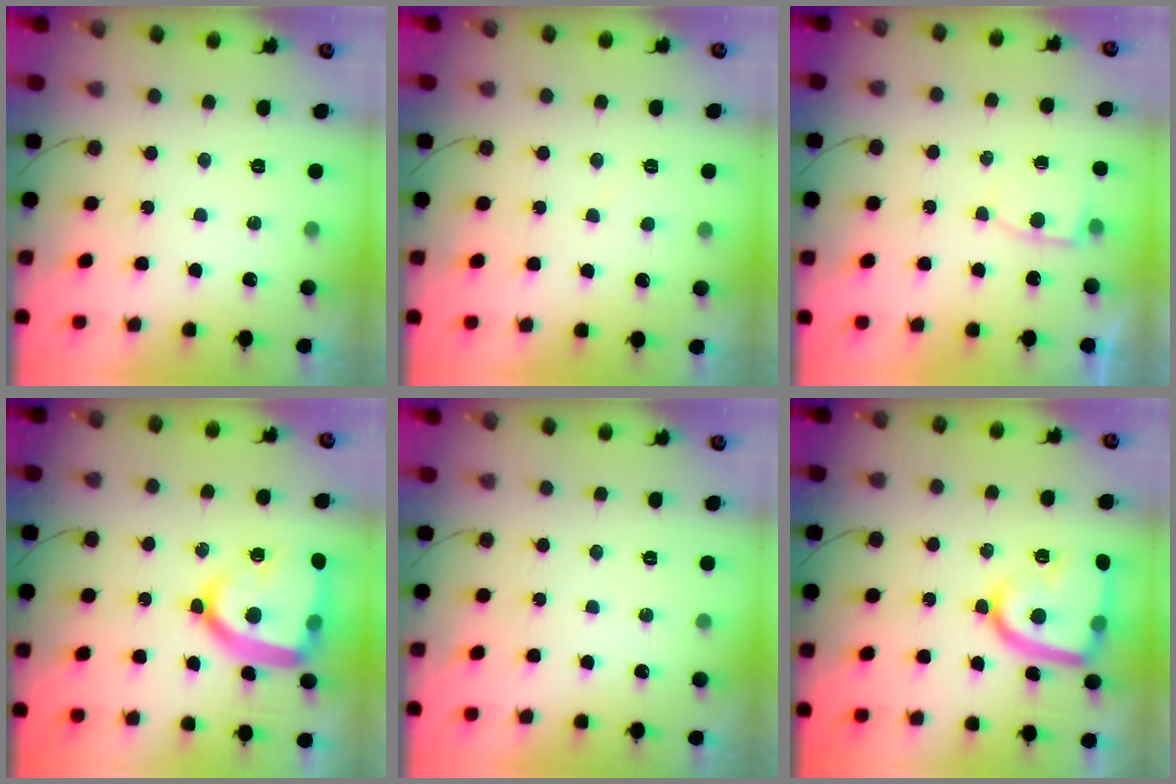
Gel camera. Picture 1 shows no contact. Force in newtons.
{"total": 2.7, "press": 2.7, "slide": 0.2}
{"total": 3.2, "press": 3.2, "slide": 0.2}
{"total": 19.2, "press": 19.1, "slide": 1.7}
{"total": 0.0}
{"total": 15.7, "press": 15.7, "slide": 1.3}